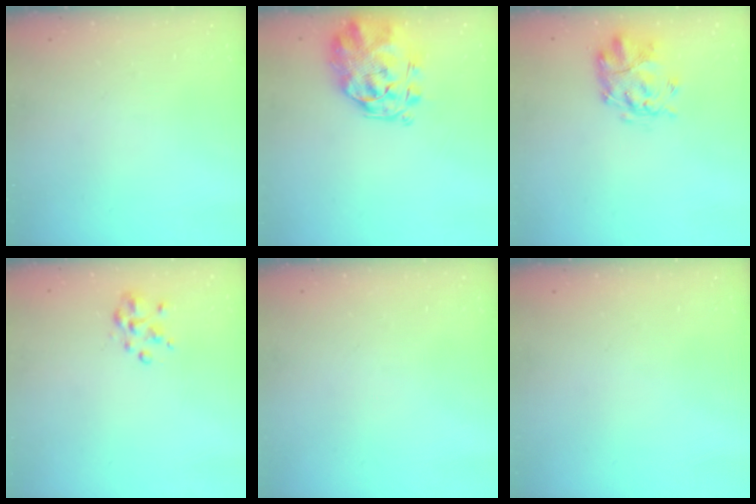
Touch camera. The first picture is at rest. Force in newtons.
{"total": 3.9, "press": 3.3, "slide": 2.0}
{"total": 3.8, "press": 3.4, "slide": 1.6}
{"total": 3.0, "press": 2.9, "slide": 1.1}
{"total": 0.0}
{"total": 0.0}